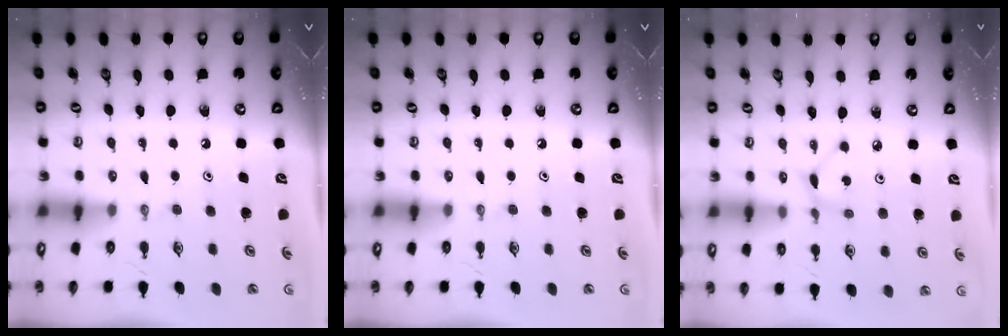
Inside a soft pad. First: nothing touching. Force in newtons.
{"total": 0.0}
{"total": 3.1, "press": 3.1, "slide": 0.4}